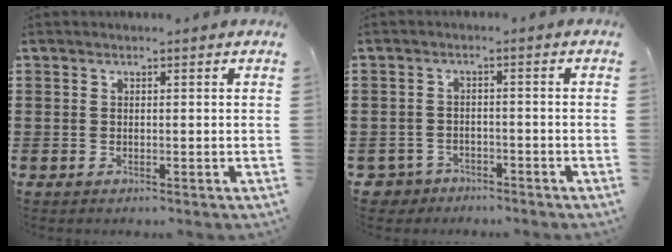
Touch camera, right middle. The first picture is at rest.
{"total": 3.0, "force": [-2.7, 1.2, -0.2], "torque": [-0.012, -0.001, -0.063]}